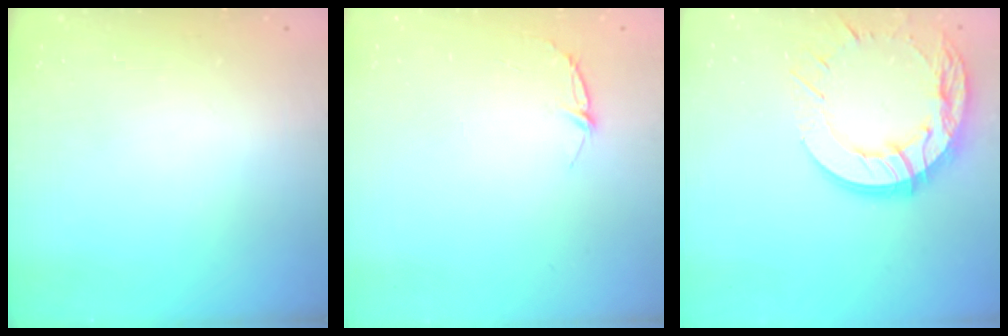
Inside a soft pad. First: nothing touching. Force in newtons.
{"total": 3.9, "press": 3.9, "slide": 0.4}
{"total": 16.7, "press": 16.6, "slide": 1.6}